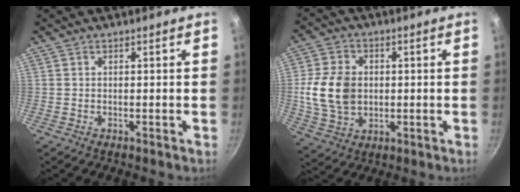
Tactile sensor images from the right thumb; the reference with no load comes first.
{"total": 11.5, "force": [0.2, 8.5, 7.7], "torque": [-0.129, -0.002, 0.007]}